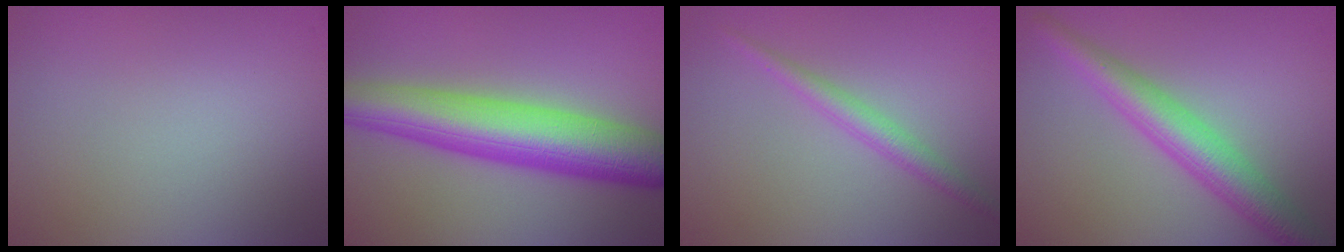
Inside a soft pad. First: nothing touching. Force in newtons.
{"total": 8.9, "press": 8.9, "slide": 0.3}
{"total": 2.0, "press": 2.0, "slide": 0.1}
{"total": 4.9, "press": 4.9, "slide": 0.3}